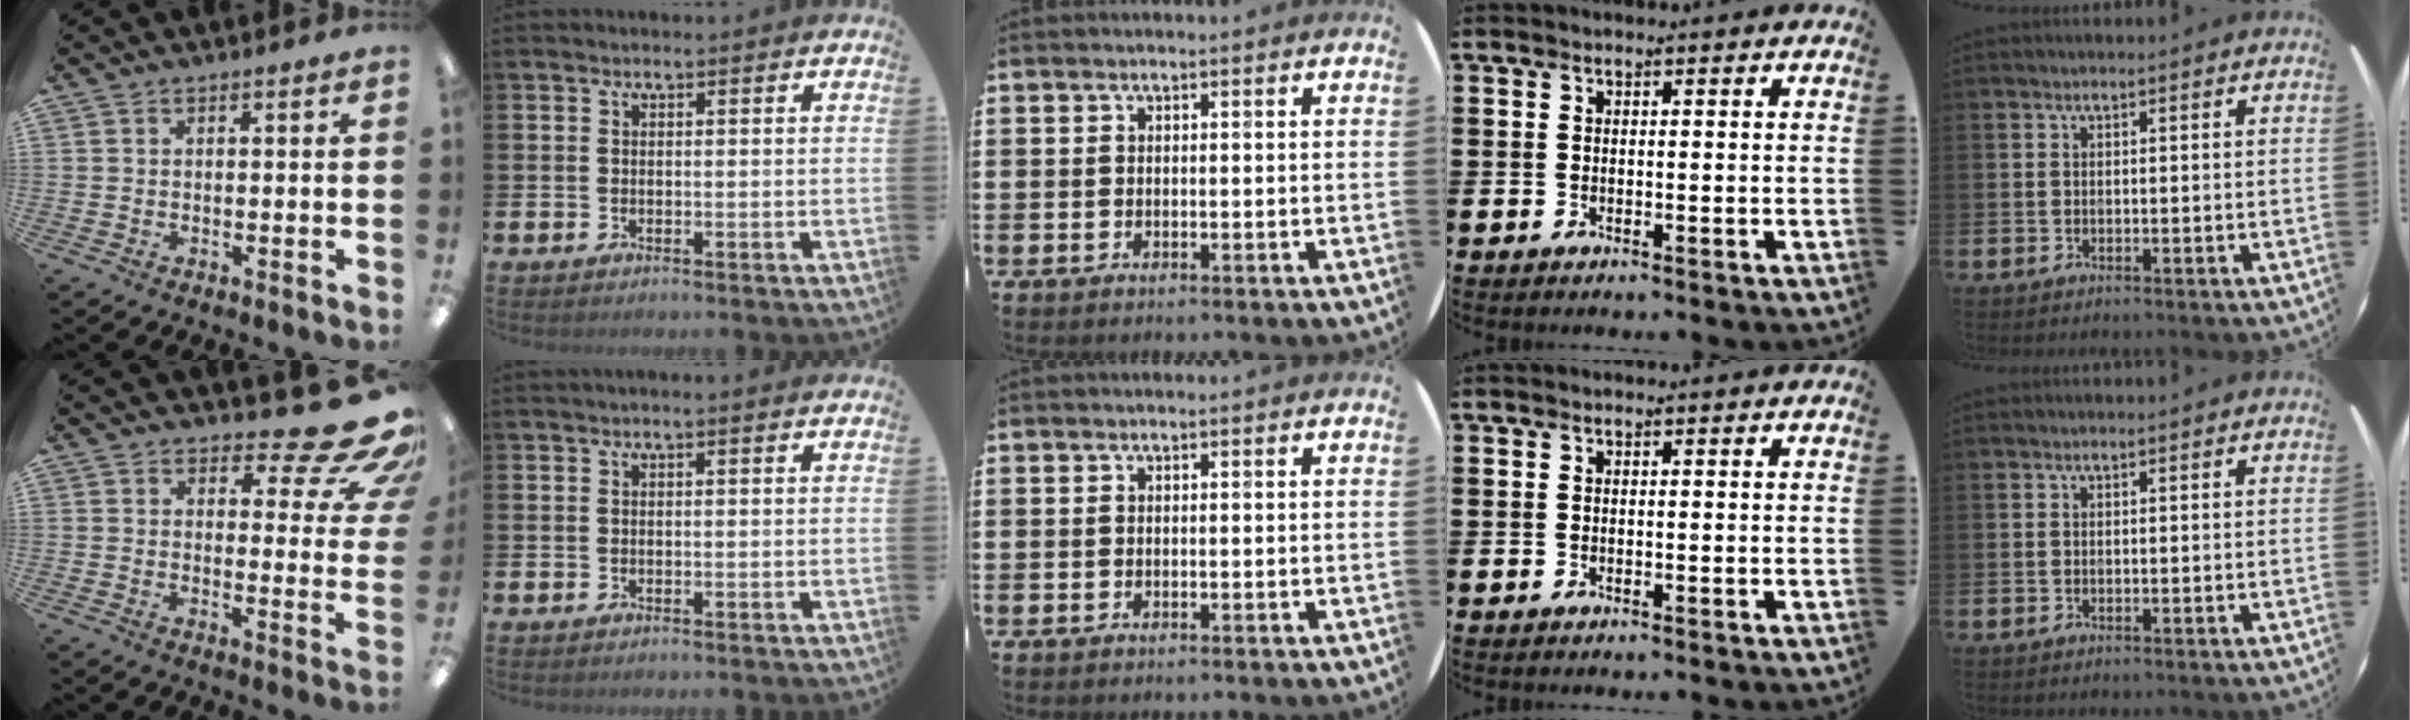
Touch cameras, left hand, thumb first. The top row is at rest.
{"thumb": {"total": 12.9, "force": [8.8, 4.6, 8.3], "torque": [-0.099, -0.068, 0.147]}, "index": {"total": 0.6, "force": [0.1, 0.0, 0.5], "torque": [-0.016, 0.004, 0.002]}}